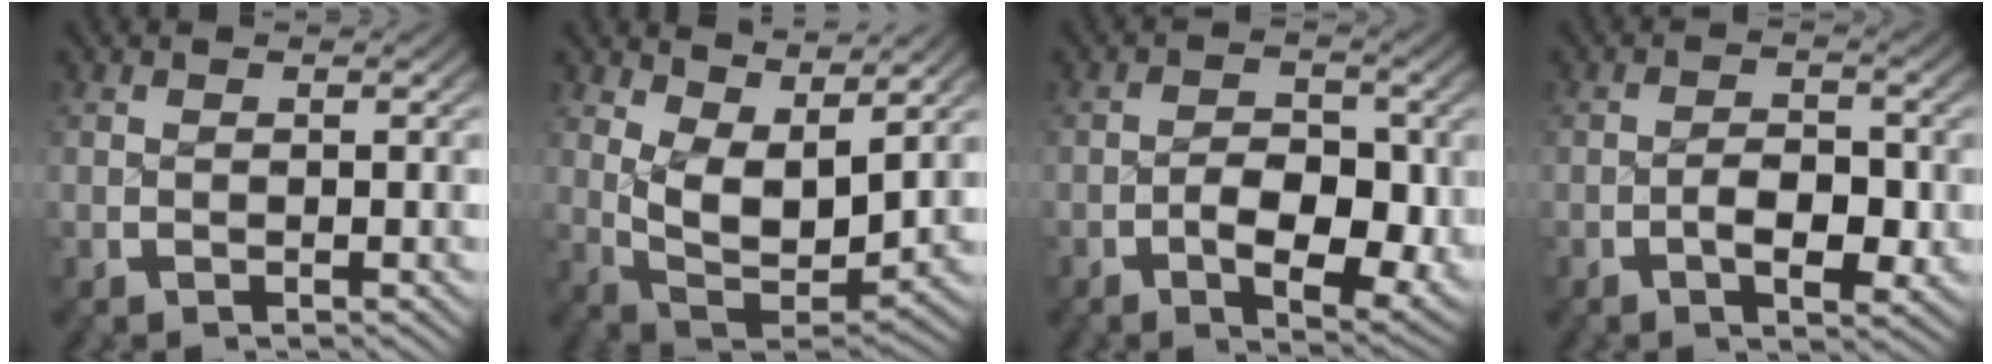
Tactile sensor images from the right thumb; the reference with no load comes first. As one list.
[{"total": 7.2, "force": [1.4, 4.3, 5.7], "torque": [-0.131, -0.044, 0.040]}, {"total": 6.9, "force": [-1.2, 4.0, 5.5], "torque": [-0.093, -0.027, -0.011]}, {"total": 3.9, "force": [-0.8, 2.2, 3.2], "torque": [-0.050, -0.011, -0.013]}]